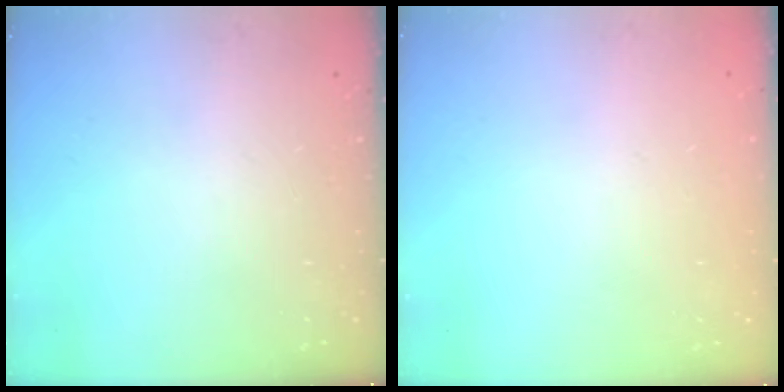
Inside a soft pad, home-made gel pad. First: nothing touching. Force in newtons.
{"total": 0.0}